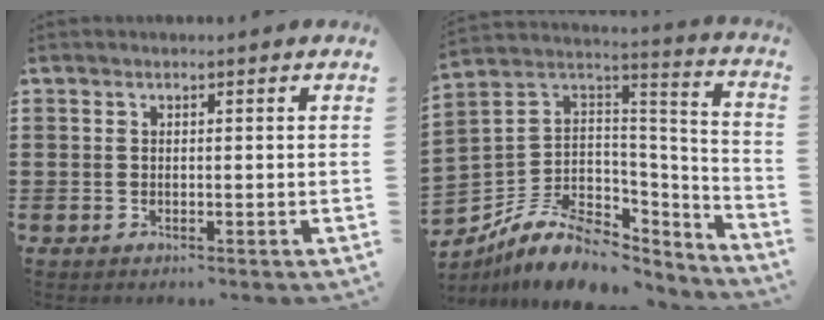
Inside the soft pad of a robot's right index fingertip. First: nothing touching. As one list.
[{"total": 9.7, "force": [-5.6, 6.4, 4.6], "torque": [-0.110, 0.010, -0.099]}]